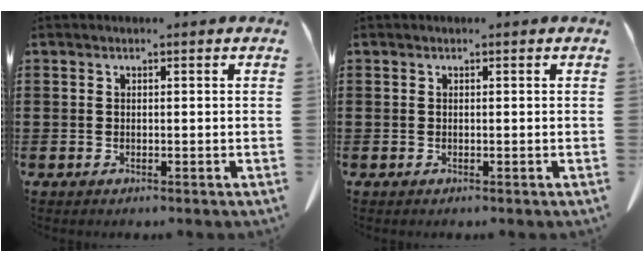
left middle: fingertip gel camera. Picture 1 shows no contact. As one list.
[{"total": 0.0}]